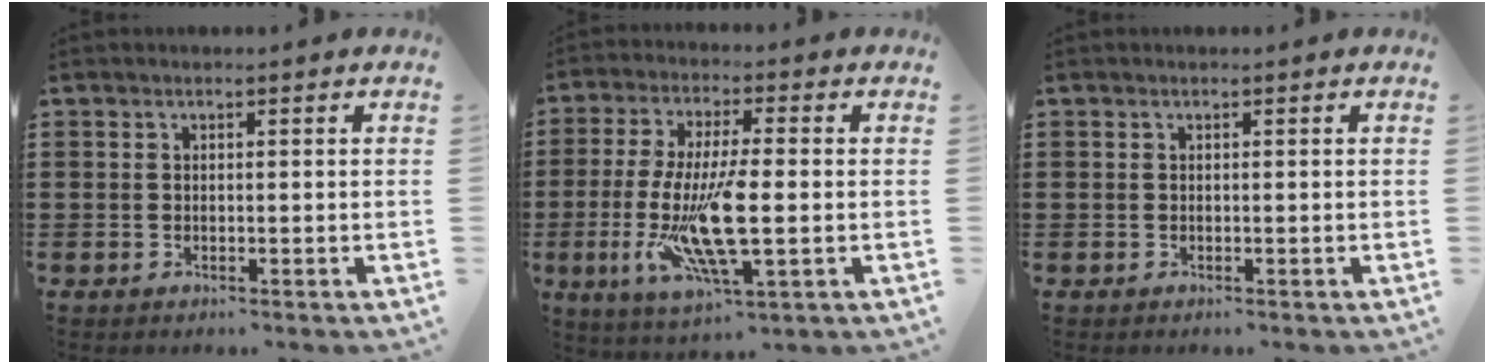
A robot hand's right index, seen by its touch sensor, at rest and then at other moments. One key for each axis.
{"total": 12.5, "fx": -2.1, "fy": 3.8, "fz": 11.8, "tx": -0.249, "ty": -0.017, "tz": -0.041}
{"total": 0.0}